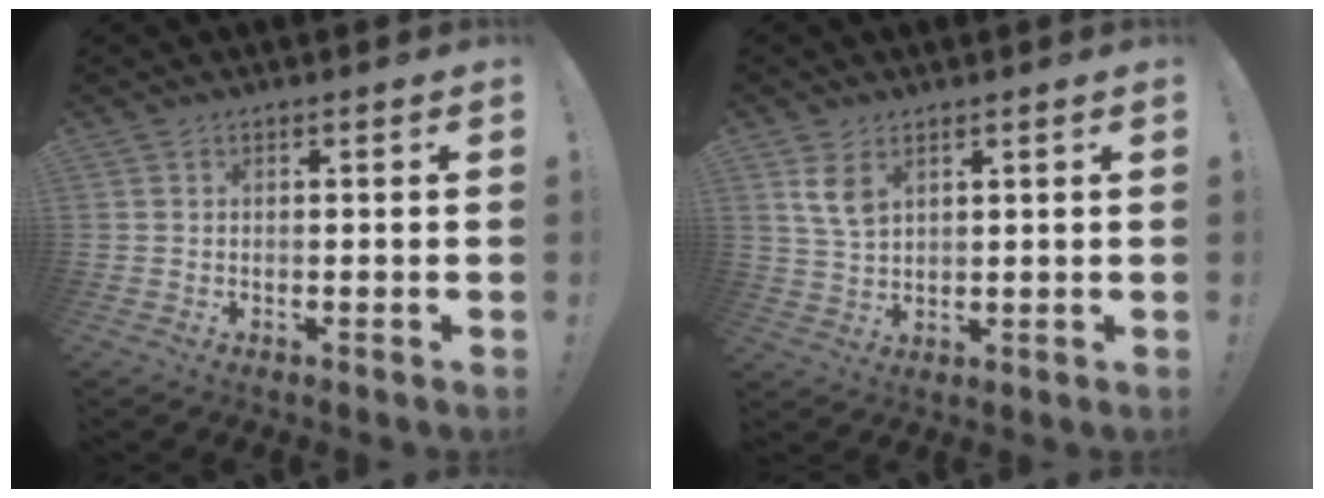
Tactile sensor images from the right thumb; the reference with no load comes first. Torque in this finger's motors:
{"motor_torque": [1.38, 1.34, 0.63, -0.84, 0.02]}